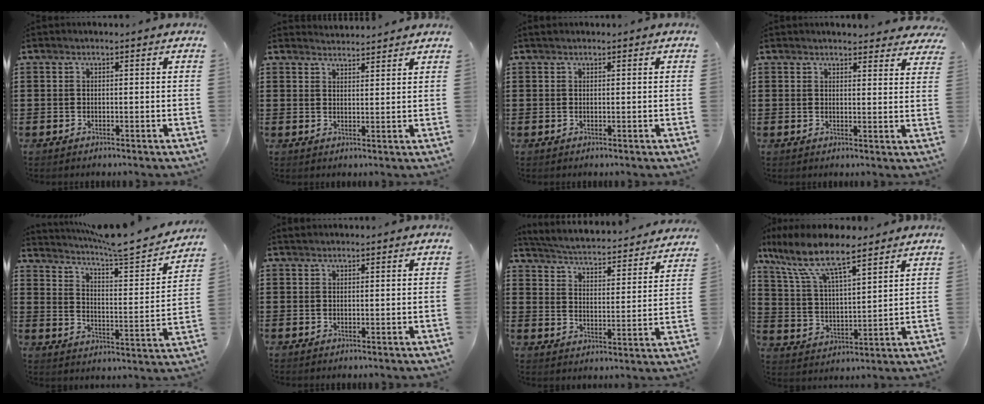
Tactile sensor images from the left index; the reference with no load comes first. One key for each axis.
{"total": 2.6, "fx": 2.6, "fy": -0.2, "fz": -0.2, "tx": -0.002, "ty": -0.009, "tz": 0.049}
{"total": 0.6, "fx": 0.5, "fy": 0.3, "fz": 0.2, "tx": -0.005, "ty": 0.003, "tz": 0.009}
{"total": 3.1, "fx": 3.0, "fy": 0.5, "fz": 0.5, "tx": -0.009, "ty": -0.010, "tz": 0.056}
{"total": 6.2, "fx": 5.7, "fy": -0.1, "fz": 2.6, "tx": -0.069, "ty": -0.046, "tz": 0.089}
{"total": 0.6, "fx": 0.5, "fy": 0.2, "fz": 0.1, "tx": -0.004, "ty": 0.002, "tz": 0.010}
{"total": 3.3, "fx": 3.2, "fy": -0.4, "fz": 0.6, "tx": -0.032, "ty": -0.036, "tz": 0.045}
{"total": 9.3, "fx": 7.2, "fy": 2.3, "fz": 5.5, "tx": -0.133, "ty": -0.028, "tz": 0.125}